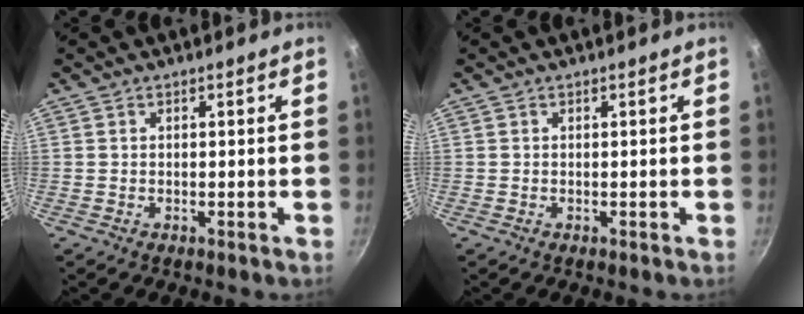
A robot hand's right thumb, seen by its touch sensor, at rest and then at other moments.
{"total": 0.0}